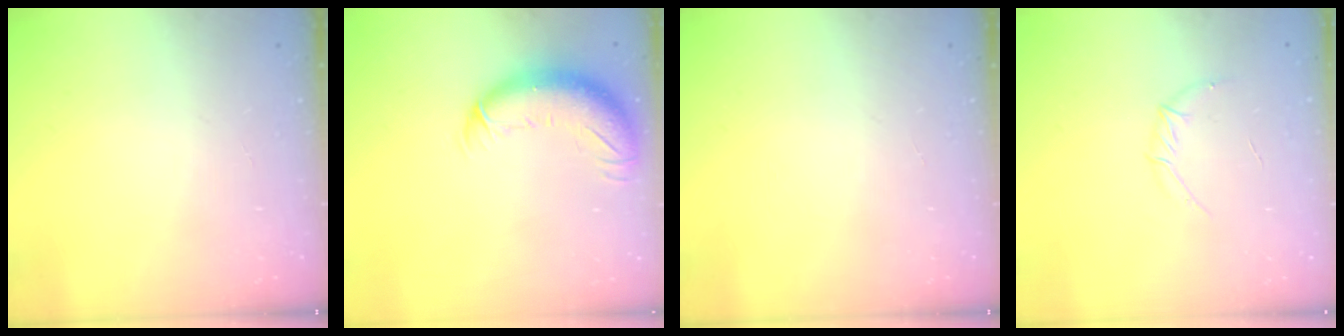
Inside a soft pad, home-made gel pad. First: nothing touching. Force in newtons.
{"total": 12.4, "press": 12.1, "slide": 2.9}
{"total": 0.0}
{"total": 4.8, "press": 4.7, "slide": 1.3}